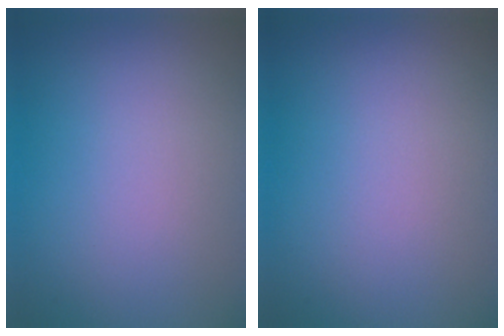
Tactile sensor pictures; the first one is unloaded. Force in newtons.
{"total": 0.0}